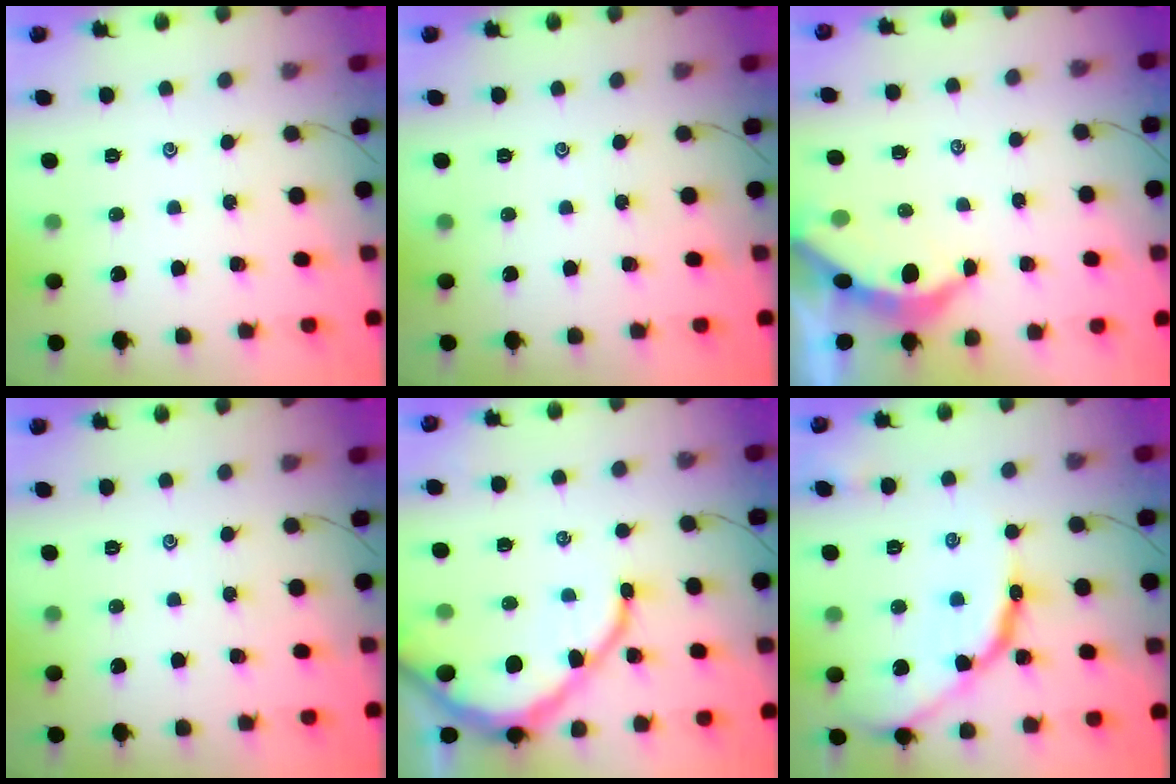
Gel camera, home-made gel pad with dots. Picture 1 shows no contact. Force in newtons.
{"total": 0.0}
{"total": 3.8, "press": 3.8, "slide": 0.4}
{"total": 0.0}
{"total": 12.3, "press": 12.2, "slide": 1.4}
{"total": 13.3, "press": 13.2, "slide": 0.9}